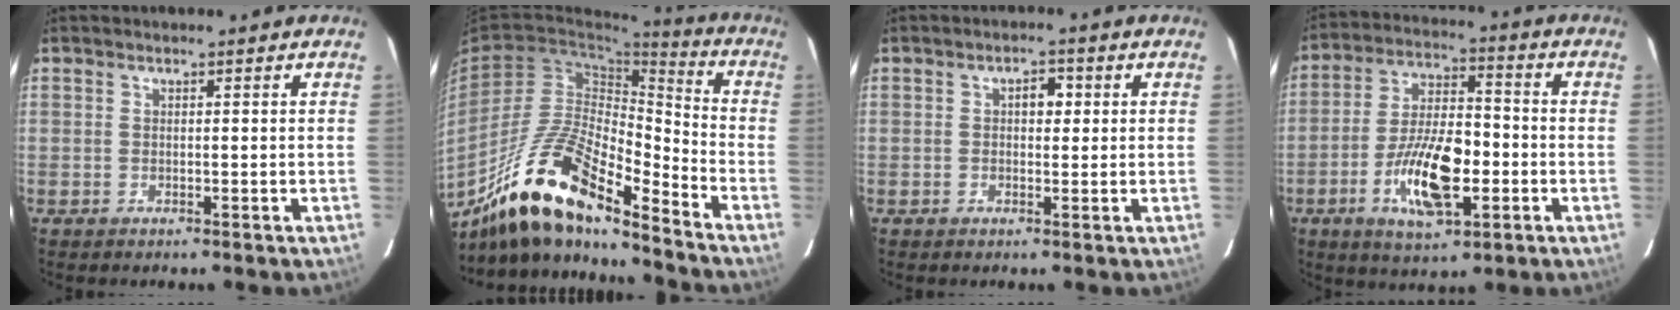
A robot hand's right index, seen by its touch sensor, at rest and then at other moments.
{"total": 17.7, "force": [-13.7, 3.9, 10.6], "torque": [-0.196, 0.005, -0.250]}
{"total": 2.7, "force": [0.6, 1.4, 2.2], "torque": [-0.033, 0.013, 0.007]}
{"total": 13.2, "force": [-4.1, 4.5, 11.7], "torque": [-0.221, 0.004, -0.070]}